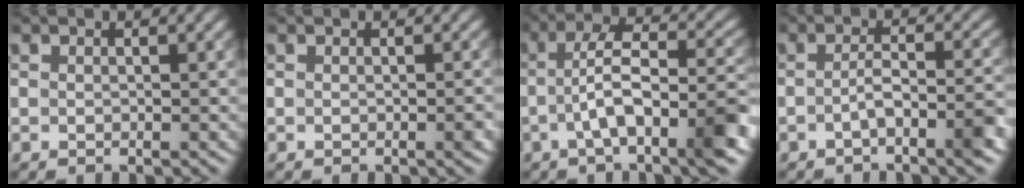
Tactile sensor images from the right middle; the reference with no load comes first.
{"total": 0.8, "force": [-0.3, 0.1, 0.7], "torque": [-0.009, 0.001, -0.003]}
{"total": 7.8, "force": [-2.3, 2.4, 7.0], "torque": [-0.115, 0.016, -0.043]}
{"total": 3.6, "force": [-1.5, 0.9, 3.1], "torque": [-0.050, 0.008, -0.030]}